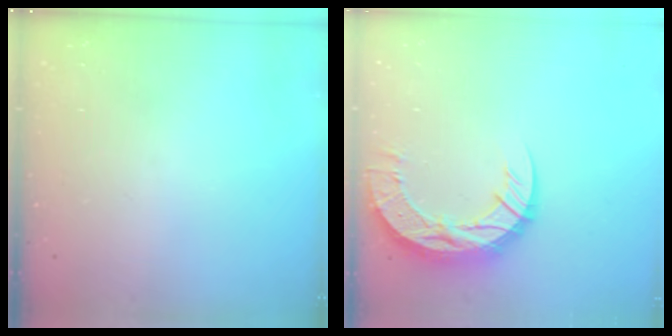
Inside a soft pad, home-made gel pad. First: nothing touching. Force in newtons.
{"total": 16.1, "press": 16.0, "slide": 1.4}